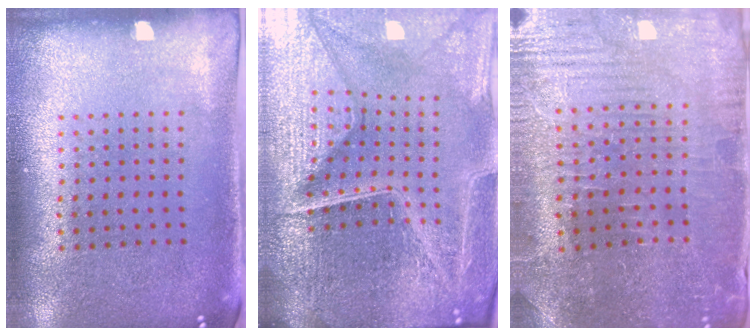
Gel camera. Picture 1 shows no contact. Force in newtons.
{"total": 6.8, "press": 6.0, "slide": 3.2}
{"total": 1.8, "press": 1.8, "slide": 0.3}